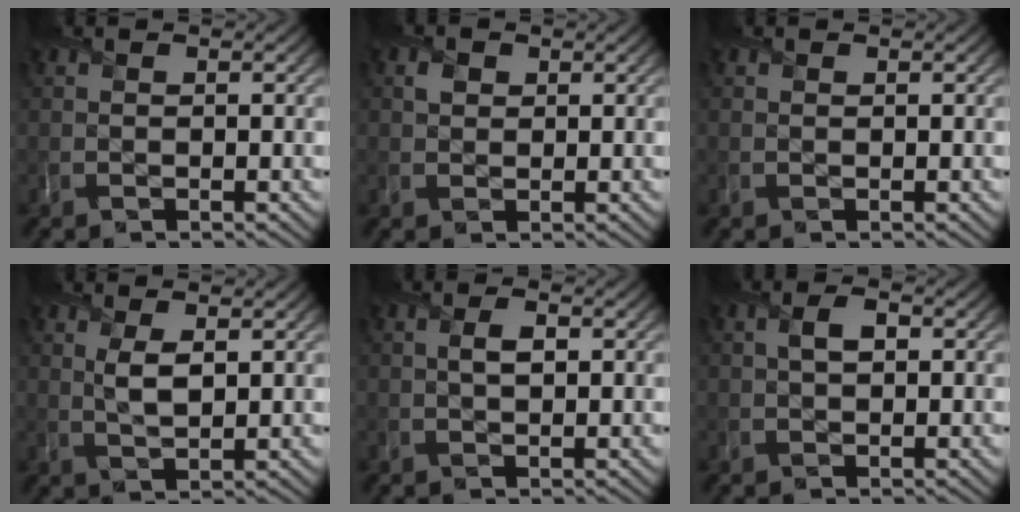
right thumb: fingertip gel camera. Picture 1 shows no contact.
{"total": 1.3, "force": [0.5, 1.2, 0.3], "torque": [-0.007, 0.000, 0.010]}
{"total": 0.0}
{"total": 3.2, "force": [1.1, 1.4, 2.6], "torque": [-0.059, -0.003, 0.025]}
{"total": 1.7, "force": [0.3, 0.9, 1.4], "torque": [-0.029, 0.001, 0.005]}
{"total": 2.0, "force": [0.3, 1.3, 1.5], "torque": [-0.028, 0.002, 0.005]}